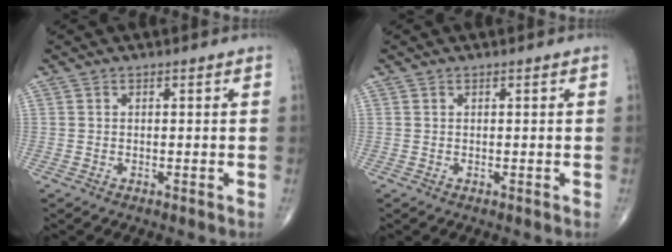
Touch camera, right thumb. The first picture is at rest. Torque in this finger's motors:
{"motor_torque": [0.22, -0.02, -0.06, 0.00, 0.00]}